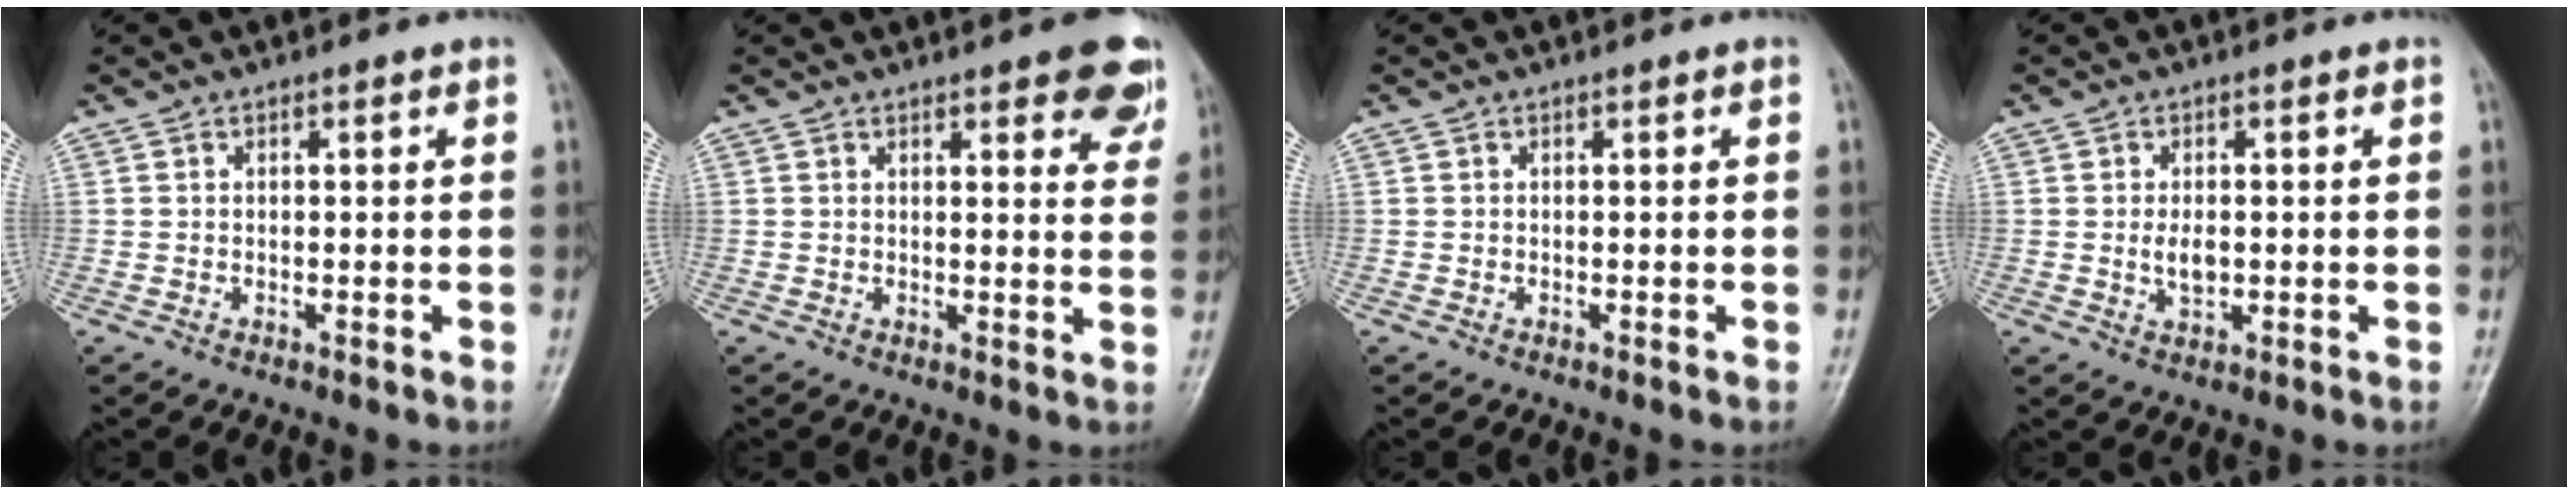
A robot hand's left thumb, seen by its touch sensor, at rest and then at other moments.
{"total": 9.2, "force": [5.6, 3.1, 6.7], "torque": [-0.048, -0.022, 0.062]}
{"total": 0.0}
{"total": 3.2, "force": [-0.1, 1.8, 2.7], "torque": [-0.046, -0.004, 0.000]}